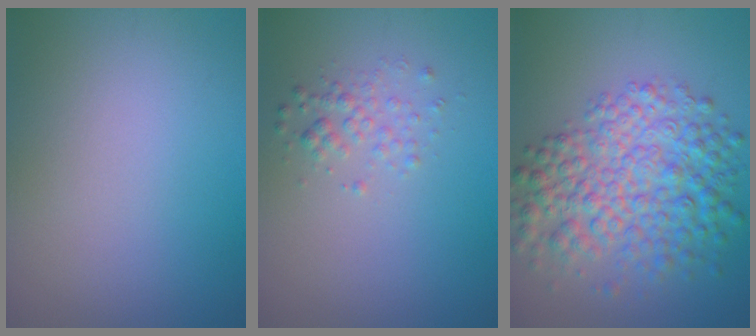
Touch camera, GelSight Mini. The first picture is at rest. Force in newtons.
{"total": 1.5, "press": 1.5, "slide": 0.1}
{"total": 7.4, "press": 7.4, "slide": 0.2}